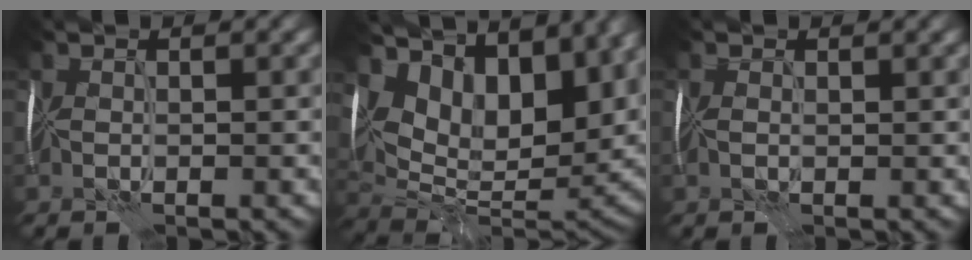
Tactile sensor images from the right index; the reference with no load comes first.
{"total": 13.1, "force": [7.4, 7.5, 7.7], "torque": [-0.147, 0.019, 0.143]}
{"total": 0.8, "force": [0.2, 0.6, 0.4], "torque": [-0.008, 0.004, -0.003]}